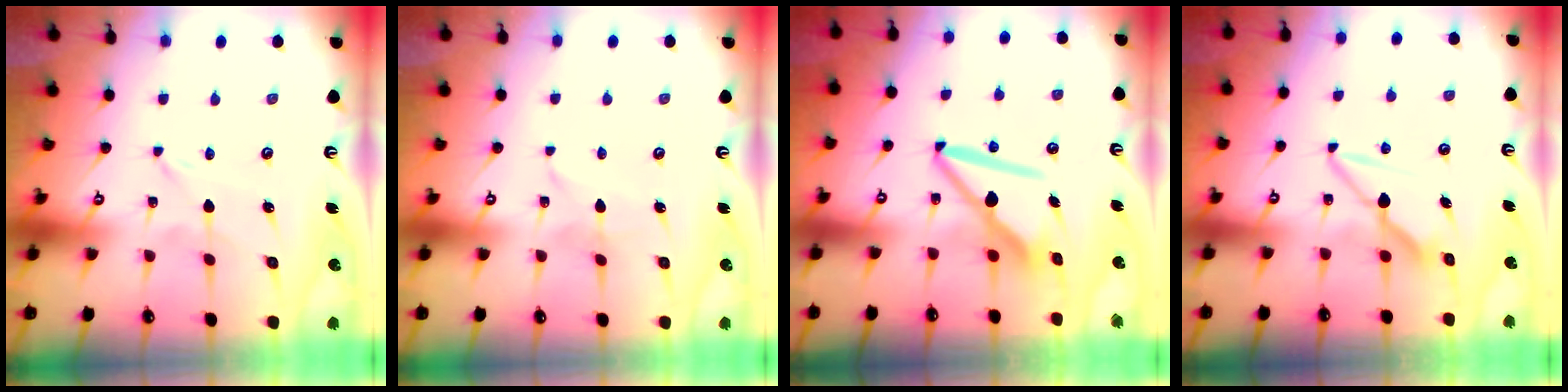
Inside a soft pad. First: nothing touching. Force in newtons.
{"total": 1.6, "press": 1.6, "slide": 0.2}
{"total": 10.3, "press": 10.3, "slide": 1.0}
{"total": 9.8, "press": 9.8, "slide": 0.5}